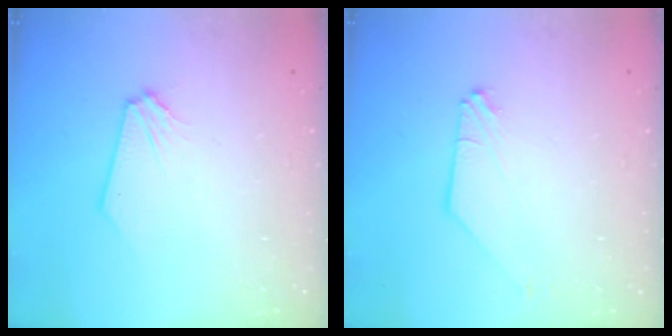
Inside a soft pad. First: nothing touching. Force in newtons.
{"total": 0.0}